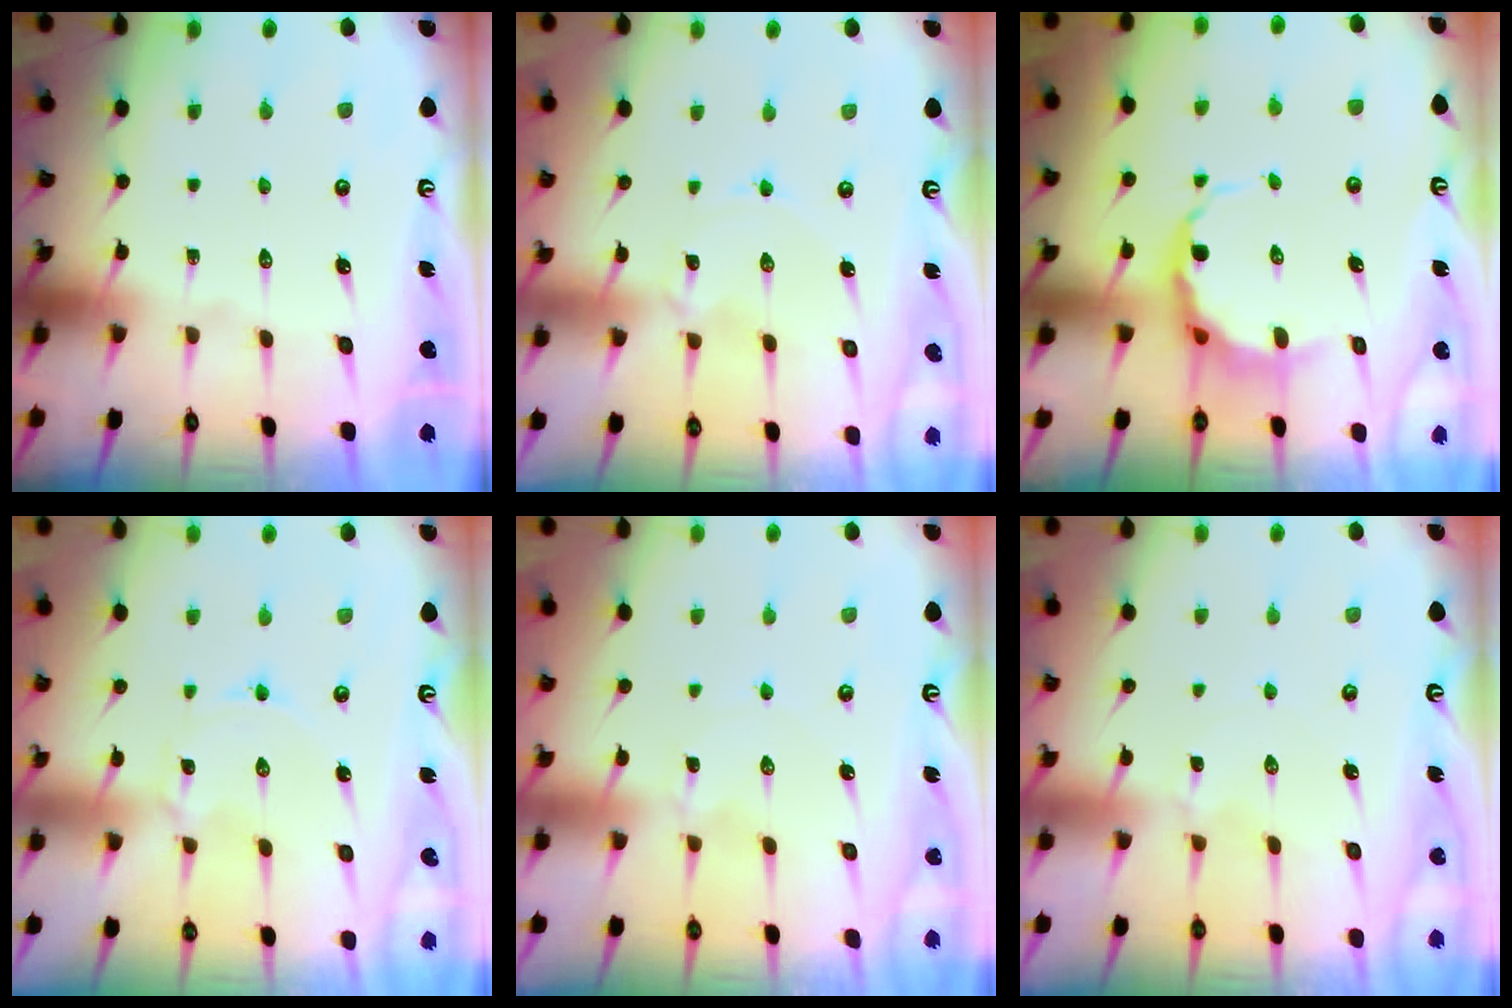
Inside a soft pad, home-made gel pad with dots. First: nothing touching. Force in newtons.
{"total": 0.6, "press": 0.6, "slide": 0.1}
{"total": 6.4, "press": 6.0, "slide": 2.3}
{"total": 0.7, "press": 0.7, "slide": 0.1}
{"total": 1.0, "press": 1.0, "slide": 0.1}
{"total": 2.7, "press": 2.6, "slide": 0.5}